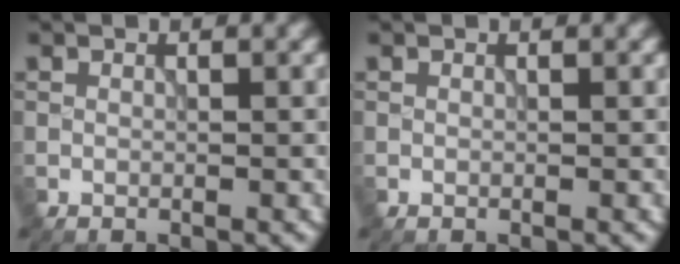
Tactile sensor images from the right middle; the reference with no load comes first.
{"total": 0.0}